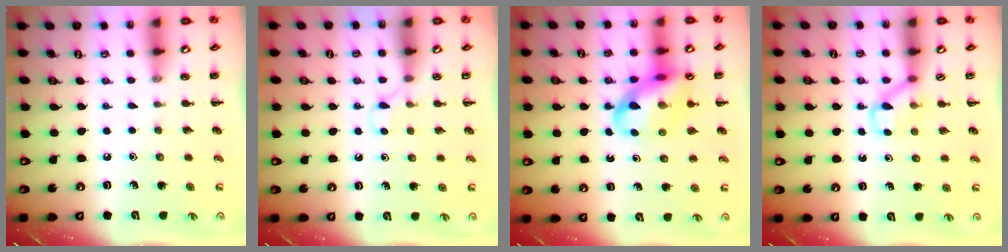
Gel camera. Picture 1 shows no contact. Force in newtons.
{"total": 2.6, "press": 2.4, "slide": 0.9}
{"total": 15.5, "press": 15.1, "slide": 3.4}
{"total": 4.6, "press": 4.3, "slide": 1.4}